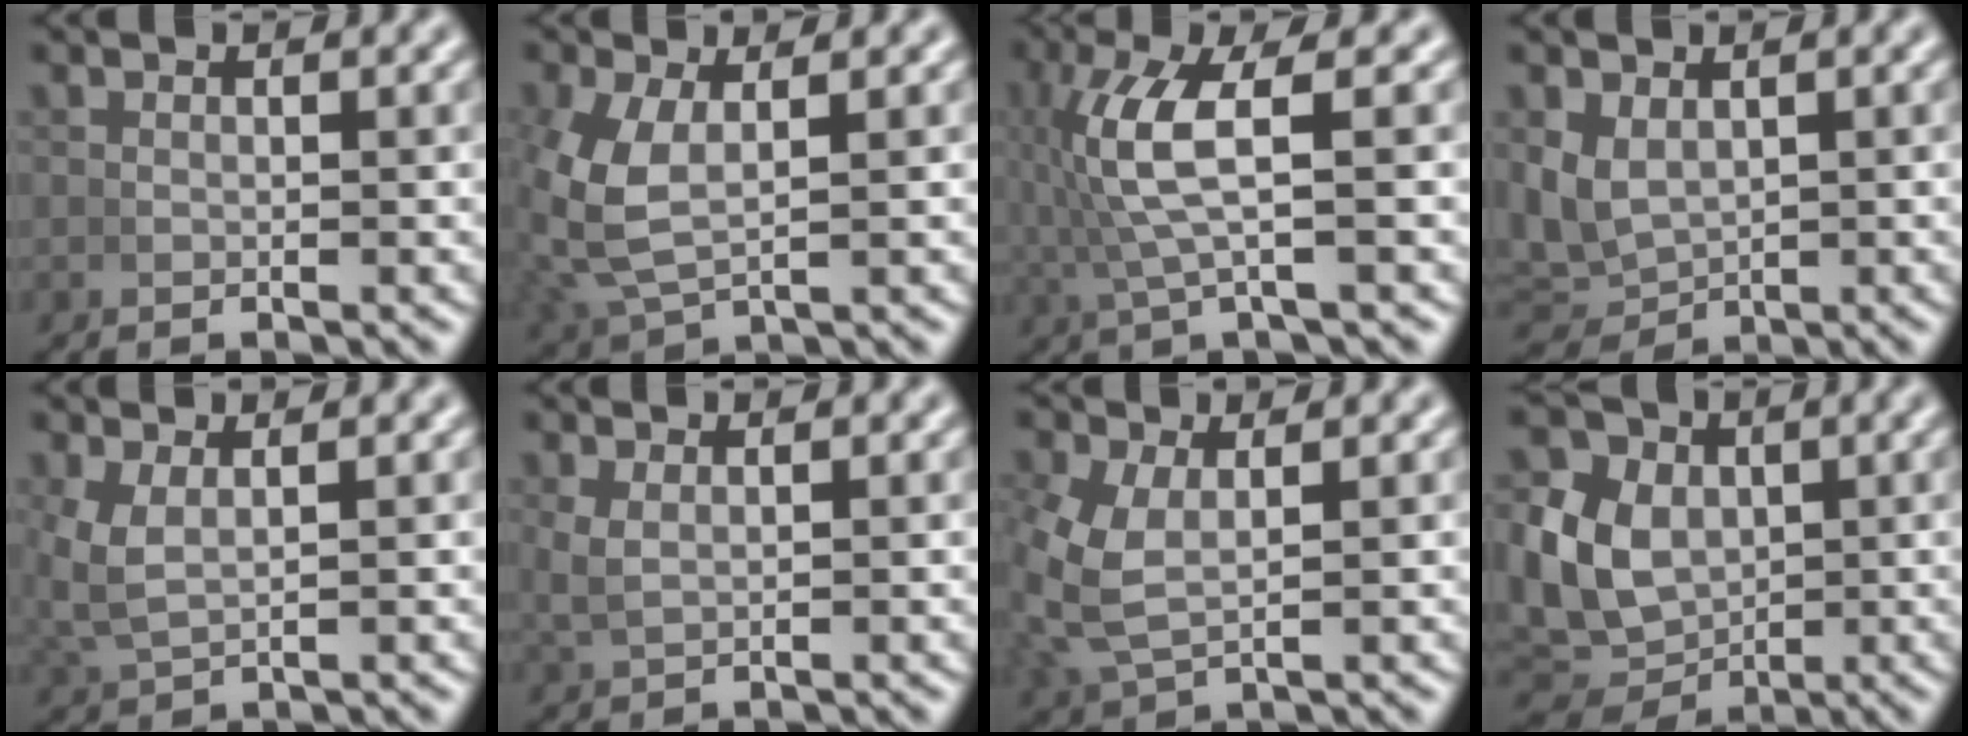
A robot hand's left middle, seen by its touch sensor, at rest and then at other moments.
{"total": 4.7, "force": [0.7, 3.0, 3.5], "torque": [-0.110, -0.011, 0.030]}
{"total": 5.7, "force": [0.7, 1.4, 5.5], "torque": [-0.114, 0.012, 0.014]}
{"total": 5.7, "force": [0.1, 4.9, 2.9], "torque": [-0.093, -0.039, 0.028]}
{"total": 2.7, "force": [0.7, 1.6, 2.0], "torque": [-0.062, -0.005, 0.024]}
{"total": 1.6, "force": [0.6, 0.9, 1.2], "torque": [-0.034, -0.004, 0.021]}
{"total": 4.2, "force": [0.6, 2.9, 3.0], "torque": [-0.096, -0.012, 0.025]}
{"total": 11.4, "force": [0.3, 10.0, 5.6], "torque": [-0.140, -0.037, 0.013]}